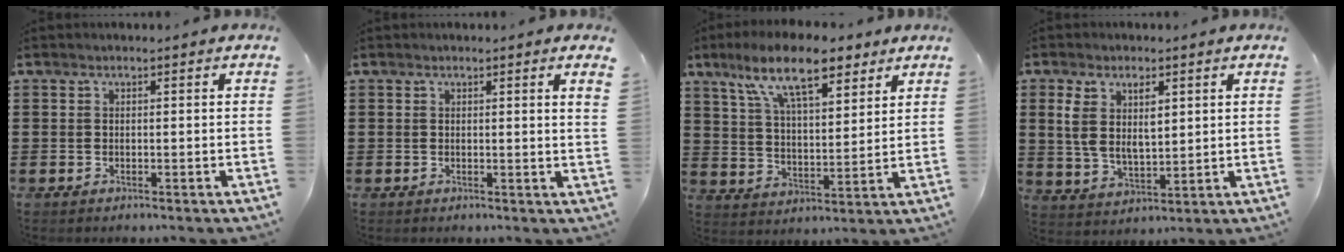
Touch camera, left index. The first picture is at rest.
{"total": 1.3, "force": [0.7, -0.3, 1.1], "torque": [-0.022, -0.004, 0.013]}
{"total": 12.8, "force": [8.8, 4.1, 8.3], "torque": [-0.164, -0.013, 0.156]}
{"total": 6.5, "force": [2.3, 3.2, 5.2], "torque": [-0.110, 0.003, 0.037]}